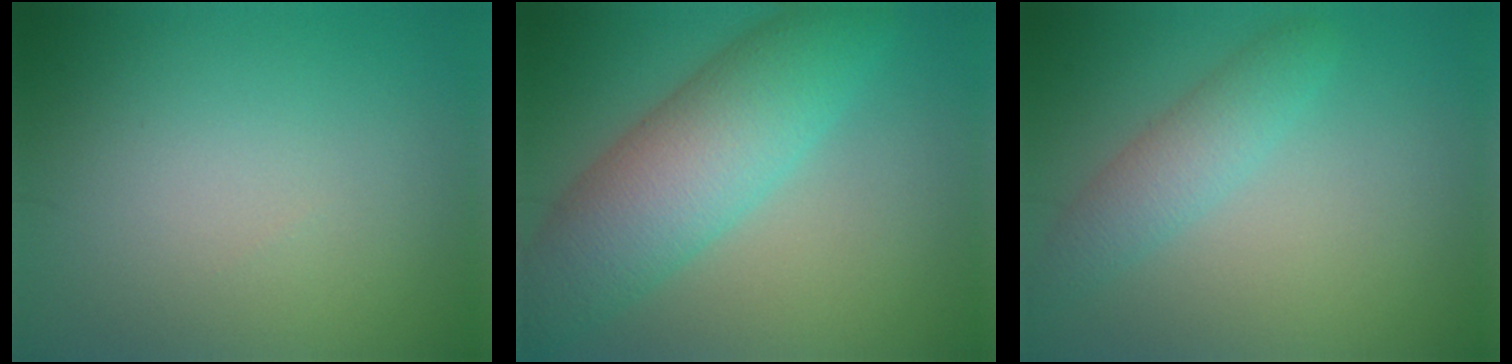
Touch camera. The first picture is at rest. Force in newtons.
{"total": 8.0, "press": 8.0, "slide": 0.2}
{"total": 2.8, "press": 2.8, "slide": 0.1}